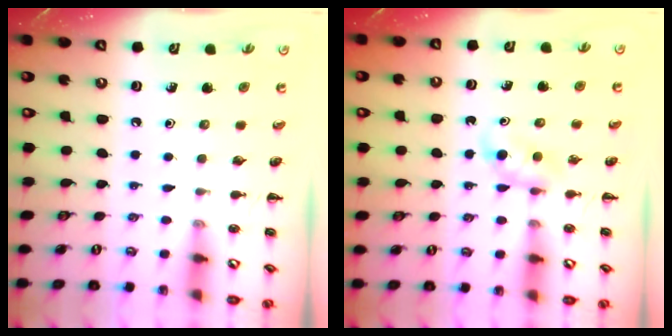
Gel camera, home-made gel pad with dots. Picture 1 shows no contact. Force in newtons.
{"total": 3.8, "press": 3.4, "slide": 1.7}